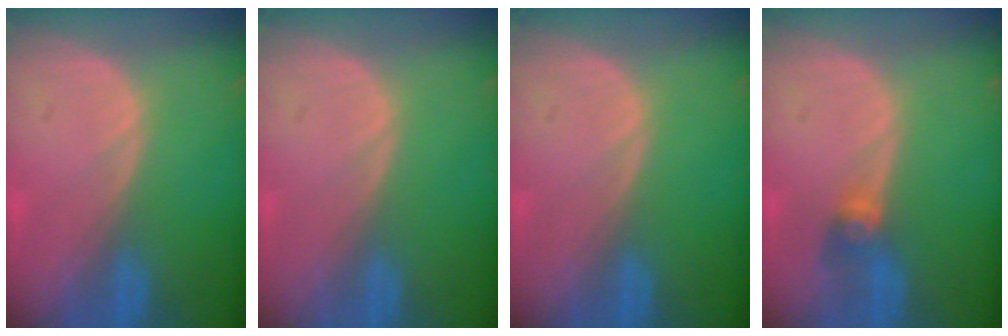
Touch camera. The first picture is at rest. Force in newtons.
{"total": 0.0}
{"total": 0.0}
{"total": 2.7, "press": 2.7, "slide": 0.3}